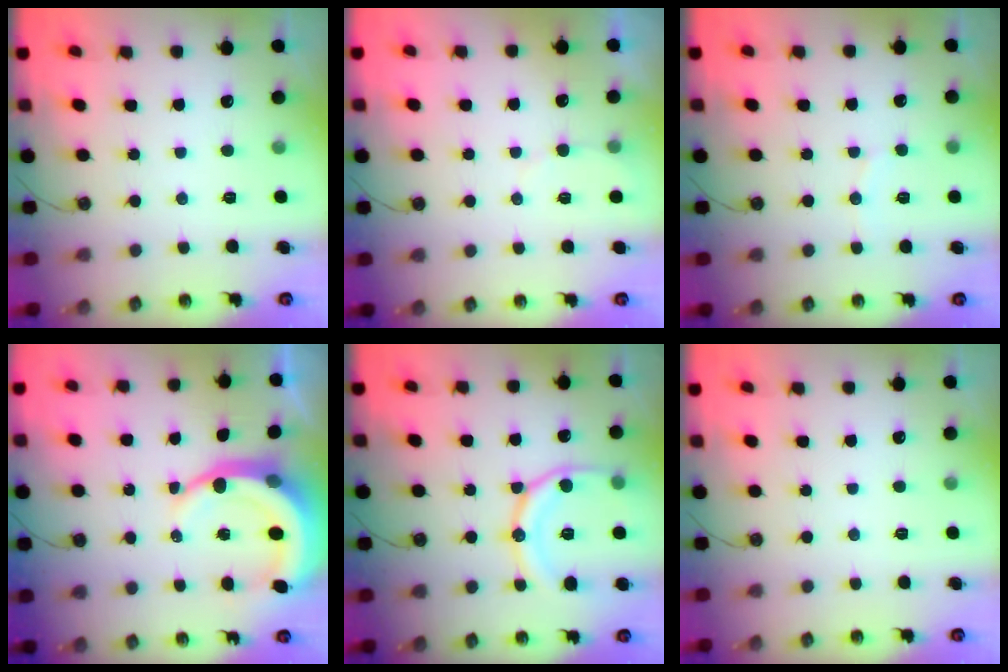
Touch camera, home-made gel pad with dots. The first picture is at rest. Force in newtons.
{"total": 2.8, "press": 2.8, "slide": 0.3}
{"total": 5.2, "press": 5.2, "slide": 0.6}
{"total": 9.4, "press": 9.3, "slide": 1.2}
{"total": 15.4, "press": 15.3, "slide": 1.6}
{"total": 0.0}